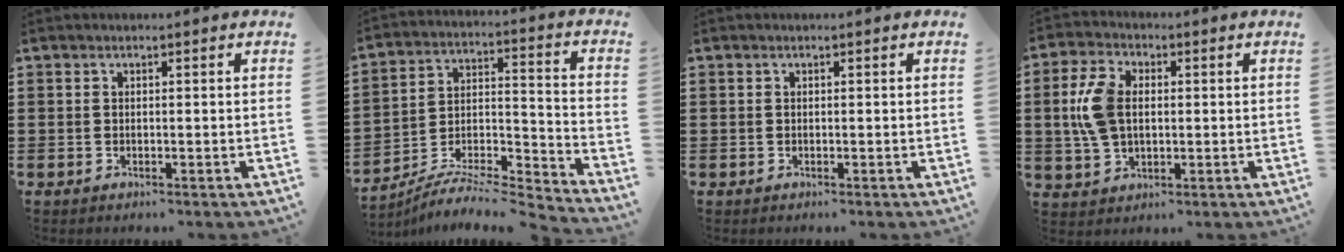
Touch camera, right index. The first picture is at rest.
{"total": 6.3, "force": [-6.0, 0.6, 1.9], "torque": [-0.030, -0.007, -0.120]}
{"total": 0.0}
{"total": 8.0, "force": [0.6, 5.1, 6.1], "torque": [-0.161, 0.007, 0.001]}